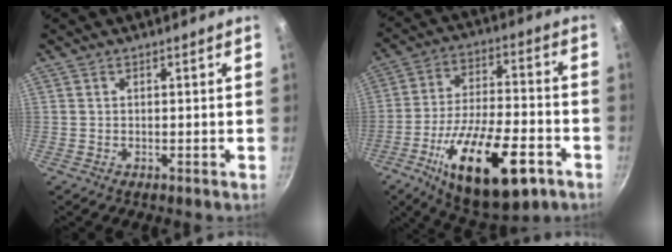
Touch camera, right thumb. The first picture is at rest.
{"total": 23.2, "force": [-10.4, 9.4, 18.5], "torque": [-0.287, 0.028, -0.162]}